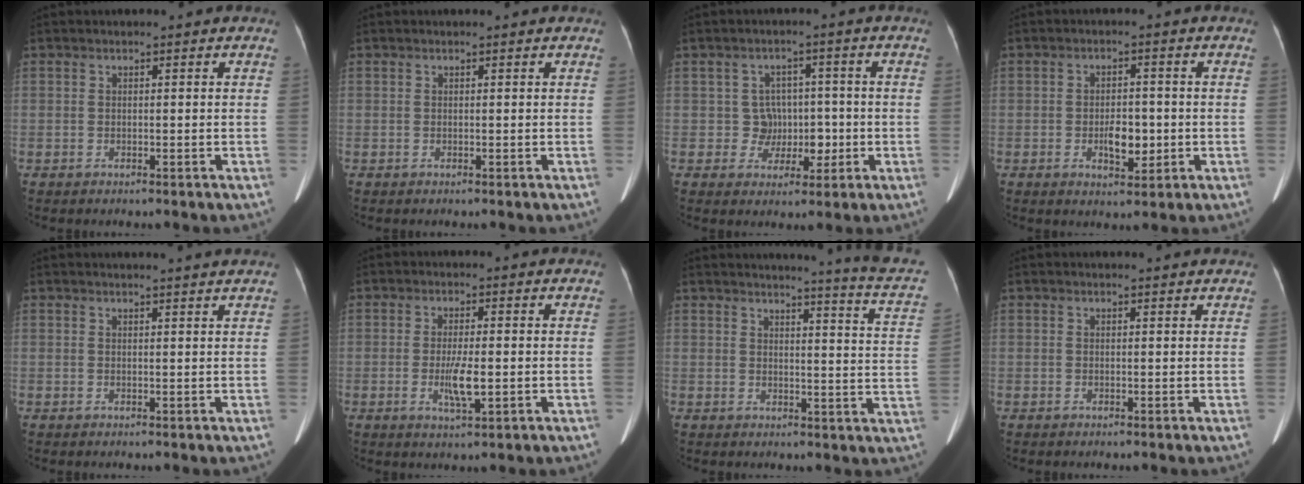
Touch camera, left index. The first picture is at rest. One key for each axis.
{"total": 0.0}
{"total": 4.8, "fx": -0.6, "fy": 4.6, "fz": 1.1, "tx": -0.006, "ty": 0.012, "tz": -0.003}
{"total": 4.6, "fx": -1.2, "fy": 2.3, "fz": 3.7, "tx": -0.060, "ty": -0.002, "tz": -0.013}
{"total": 4.8, "fx": 4.5, "fy": -0.7, "fz": 1.6, "tx": -0.020, "ty": 0.010, "tz": 0.043}
{"total": 4.4, "fx": -1.0, "fy": 0.8, "fz": 4.2, "tx": -0.084, "ty": -0.010, "tz": -0.013}
{"total": 12.6, "fx": 11.2, "fy": -1.3, "fz": 5.6, "tx": -0.073, "ty": -0.069, "tz": 0.104}
{"total": 2.3, "fx": 2.2, "fy": 0.3, "fz": 0.5, "tx": -0.011, "ty": 0.007, "tz": 0.020}